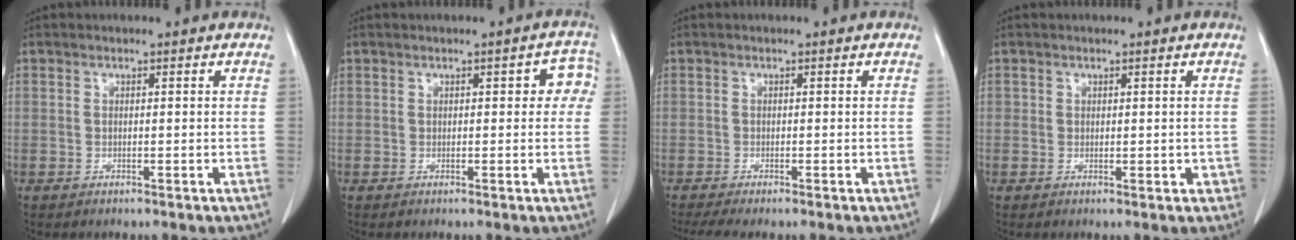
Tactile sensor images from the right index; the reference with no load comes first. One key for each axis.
{"total": 3.7, "fx": 0.6, "fy": 1.9, "fz": 3.1, "tx": -0.021, "ty": 0.022, "tz": 0.003}
{"total": 4.1, "fx": -3.4, "fy": 0.3, "fz": 2.3, "tx": -0.033, "ty": -0.010, "tz": -0.054}
{"total": 1.5, "fx": 0.0, "fy": 1.2, "fz": 0.8, "tx": -0.001, "ty": 0.003, "tz": 0.002}